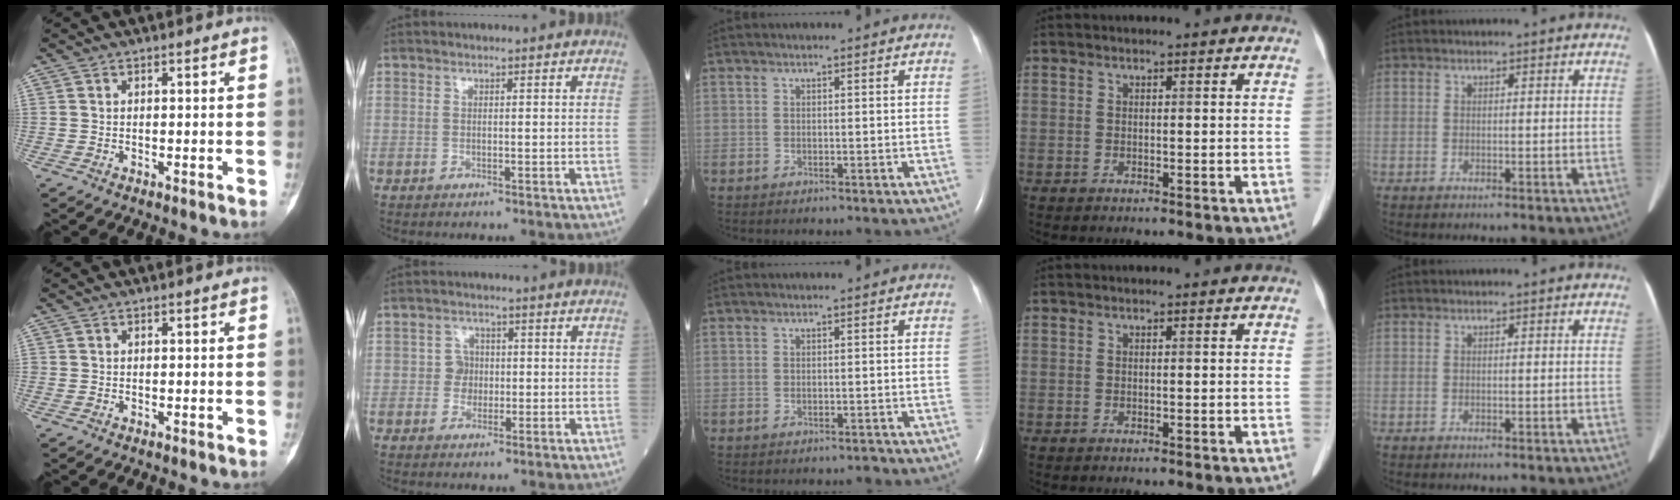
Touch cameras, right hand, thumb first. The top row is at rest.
{"index": {"total": 2.7, "force": [-0.1, 2.6, 0.8], "torque": [-0.004, 0.007, -0.004]}, "middle": {"total": 0.8, "force": [-0.7, 0.3, 0.2], "torque": [-0.004, 0.000, -0.009]}}